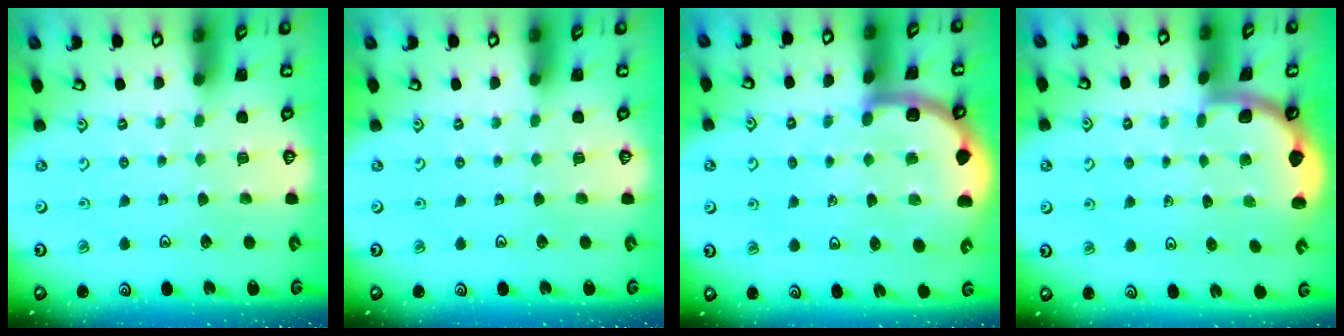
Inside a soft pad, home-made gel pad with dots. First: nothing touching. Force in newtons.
{"total": 0.0}
{"total": 8.3, "press": 8.1, "slide": 2.0}
{"total": 1.7, "press": 1.7, "slide": 0.1}